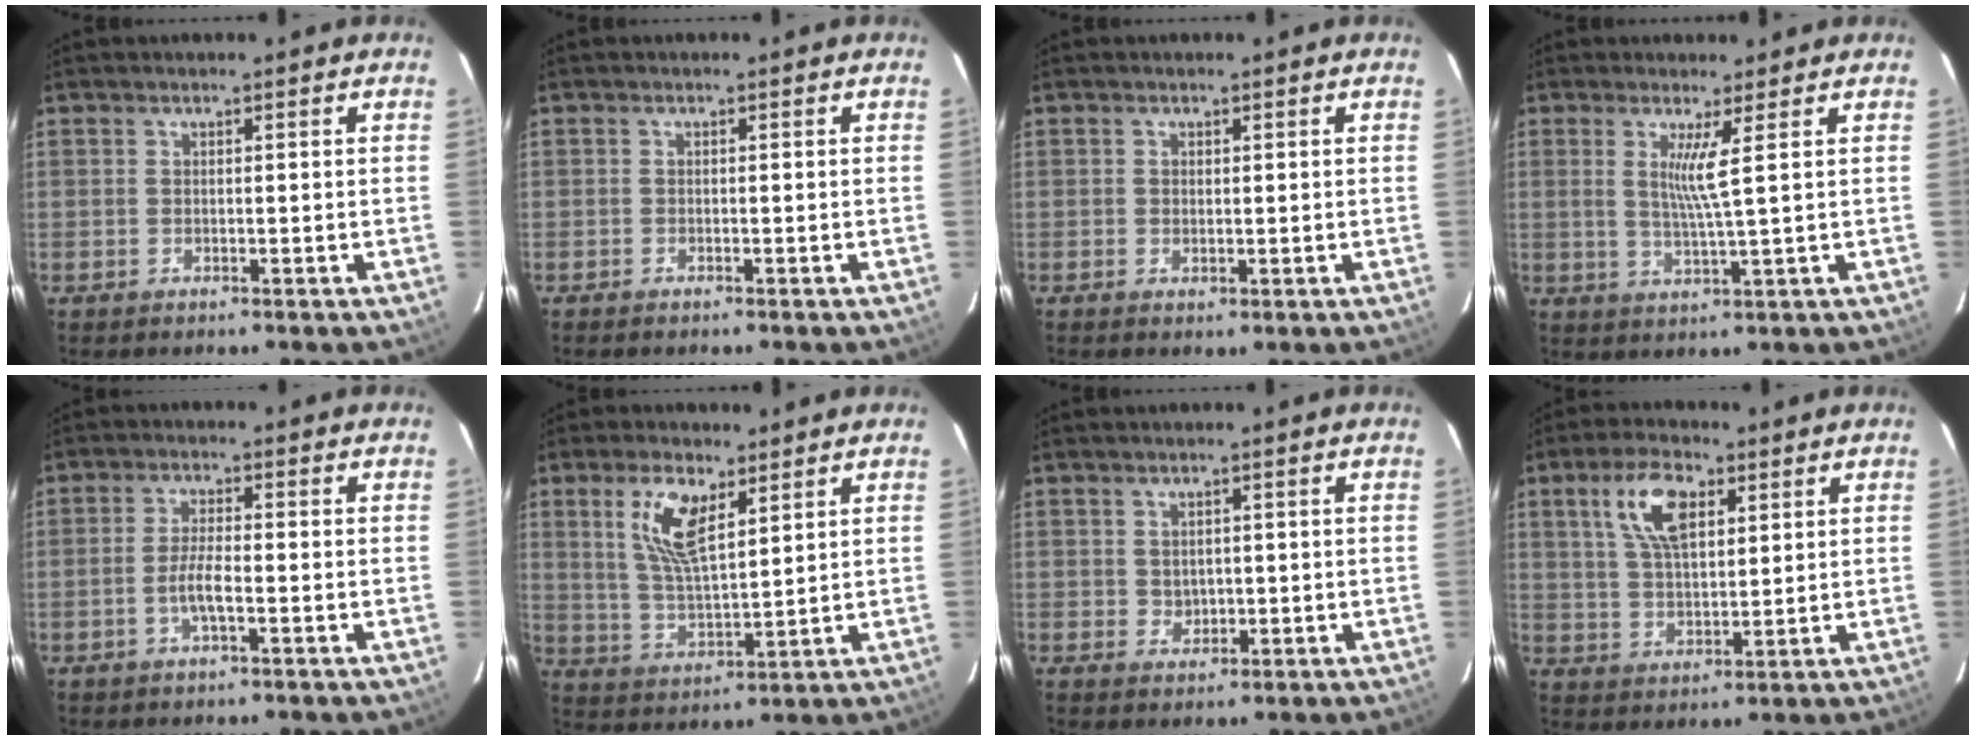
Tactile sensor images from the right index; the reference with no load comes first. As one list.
[{"total": 0.7, "force": [-0.6, 0.2, 0.2], "torque": [-0.006, -0.002, -0.012]}, {"total": 0.5, "force": [0.1, 0.5, 0.2], "torque": [-0.006, 0.000, 0.001]}, {"total": 4.3, "force": [1.5, -1.0, 3.9], "torque": [-0.071, -0.010, 0.025]}, {"total": 3.9, "force": [-1.5, 0.6, 3.6], "torque": [-0.075, 0.002, -0.029]}, {"total": 9.6, "force": [4.6, 3.6, 7.6], "torque": [-0.149, 0.003, 0.095]}, {"total": 2.2, "force": [0.3, 2.0, 0.8], "torque": [-0.011, 0.005, 0.010]}, {"total": 9.8, "force": [4.2, 4.5, 7.7], "torque": [-0.146, 0.016, 0.081]}]